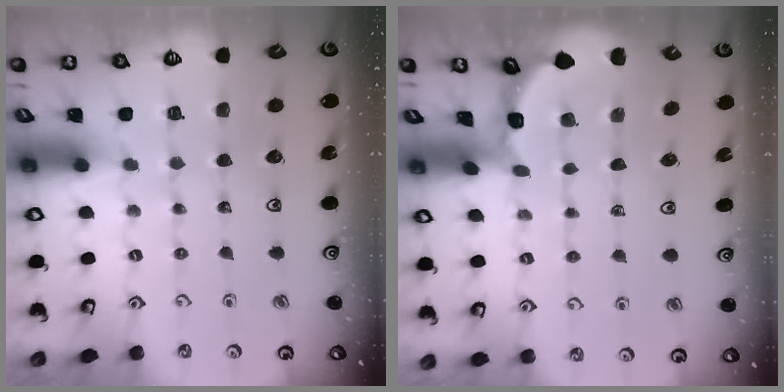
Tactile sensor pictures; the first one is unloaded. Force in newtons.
{"total": 1.7, "press": 1.7, "slide": 0.1}